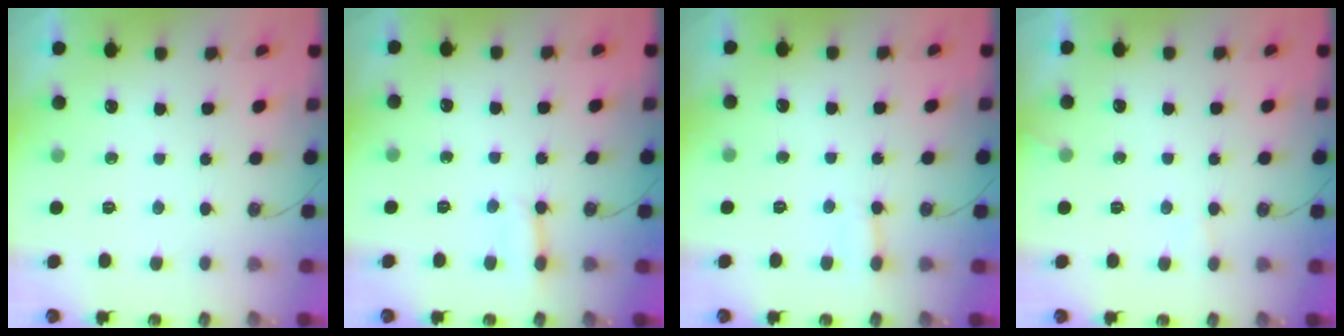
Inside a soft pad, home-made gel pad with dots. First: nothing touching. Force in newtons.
{"total": 2.5, "press": 2.5, "slide": 0.2}
{"total": 3.6, "press": 3.6, "slide": 0.3}
{"total": 5.2, "press": 5.2, "slide": 0.4}